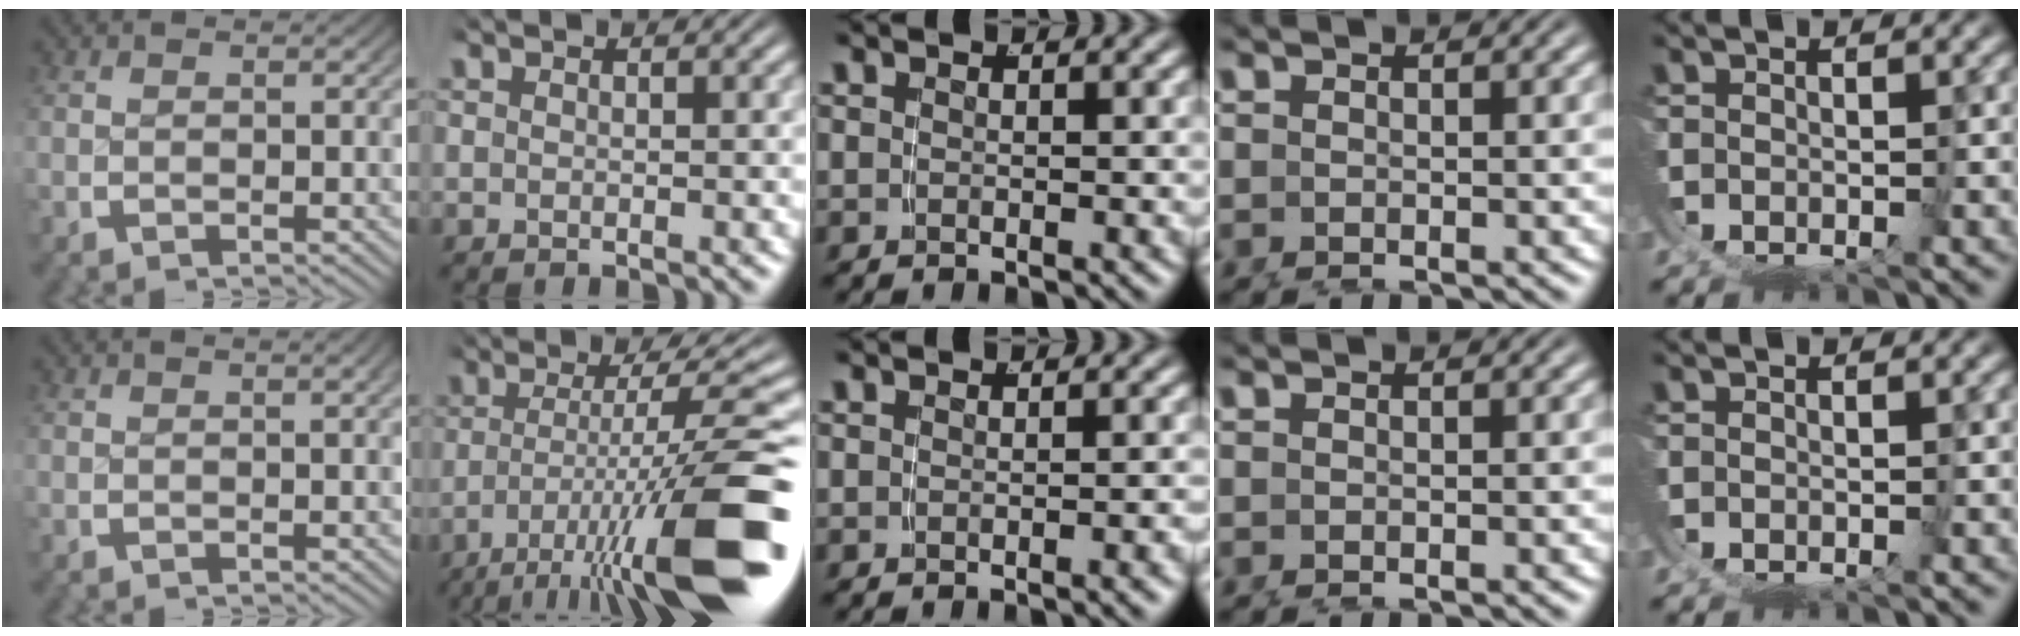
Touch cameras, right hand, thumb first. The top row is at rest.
{"thumb": {"total": 0.6, "force": [0.2, 0.0, 0.6], "torque": [-0.008, 0.002, 0.004]}, "index": {"total": 11.2, "force": [-4.4, 2.5, 9.9], "torque": [-0.150, -0.023, -0.051]}, "middle": {"total": 0.7, "force": [-0.5, -0.2, 0.4], "torque": [-0.005, 0.006, -0.010]}}